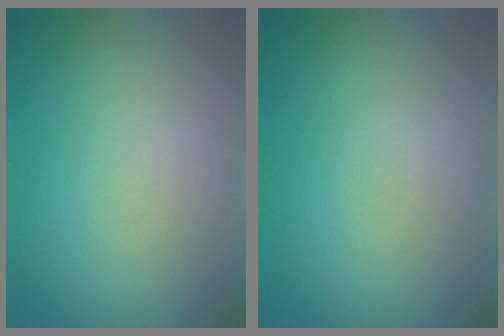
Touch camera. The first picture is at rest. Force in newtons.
{"total": 0.0}